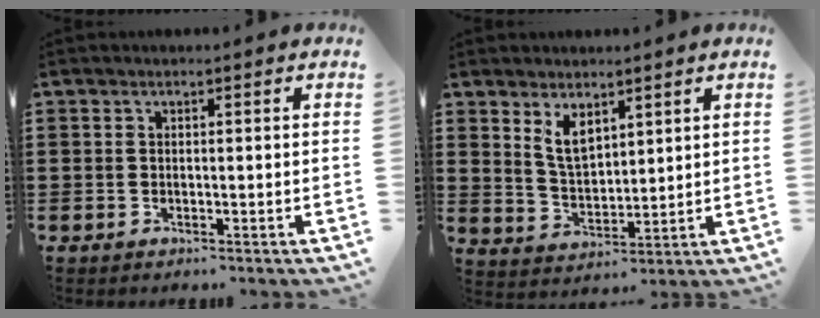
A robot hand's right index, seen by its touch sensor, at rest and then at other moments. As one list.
[{"total": 5.3, "force": [3.3, 2.5, 3.2], "torque": [-0.066, -0.003, 0.058]}]